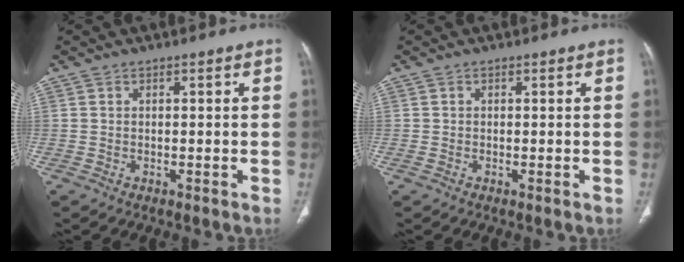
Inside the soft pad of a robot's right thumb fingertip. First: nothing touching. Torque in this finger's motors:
{"motor_torque": [0.04, 0.33, -0.02, 0.24, 0.06]}